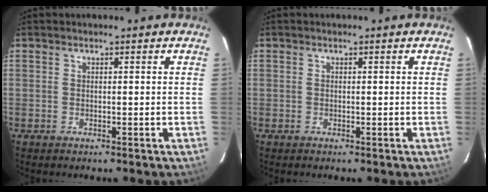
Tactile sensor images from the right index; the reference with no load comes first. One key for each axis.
{"total": 0.0}